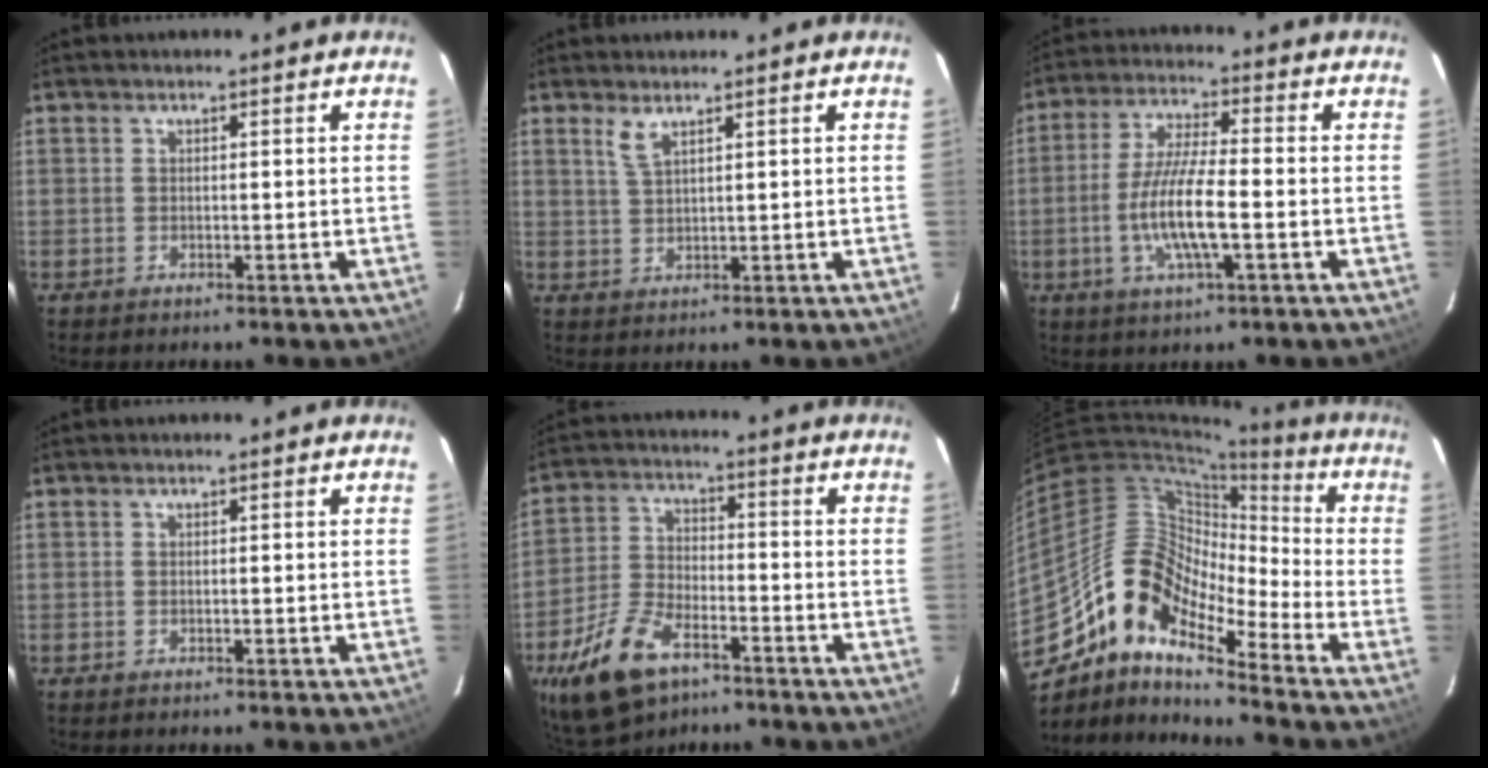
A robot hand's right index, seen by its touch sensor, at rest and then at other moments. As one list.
[{"total": 2.6, "force": [1.8, 0.5, 1.8], "torque": [-0.039, 0.000, 0.037]}, {"total": 10.6, "force": [-2.7, 1.9, 10.1], "torque": [-0.203, -0.003, -0.054]}, {"total": 0.0}, {"total": 13.9, "force": [-8.5, 6.9, 8.7], "torque": [-0.200, -0.012, -0.159]}, {"total": 14.9, "force": [-10.1, 5.4, 9.6], "torque": [-0.159, 0.010, -0.209]}]